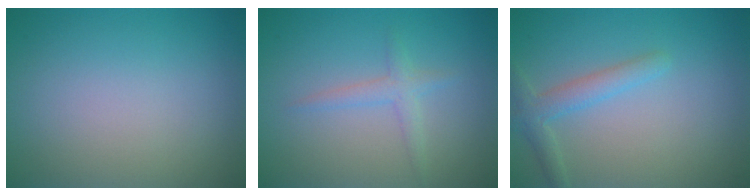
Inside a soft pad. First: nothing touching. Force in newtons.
{"total": 1.6, "press": 1.6, "slide": 0.0}
{"total": 2.3, "press": 2.3, "slide": 0.1}